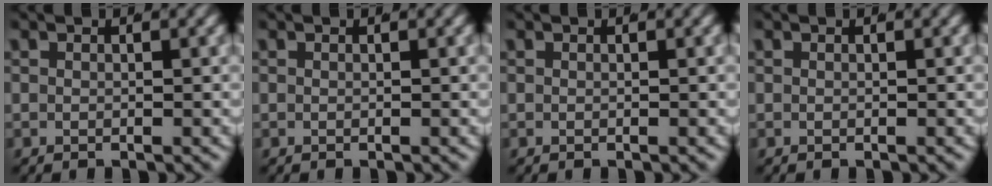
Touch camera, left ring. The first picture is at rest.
{"total": 0.0}
{"total": 0.0}
{"total": 0.0}